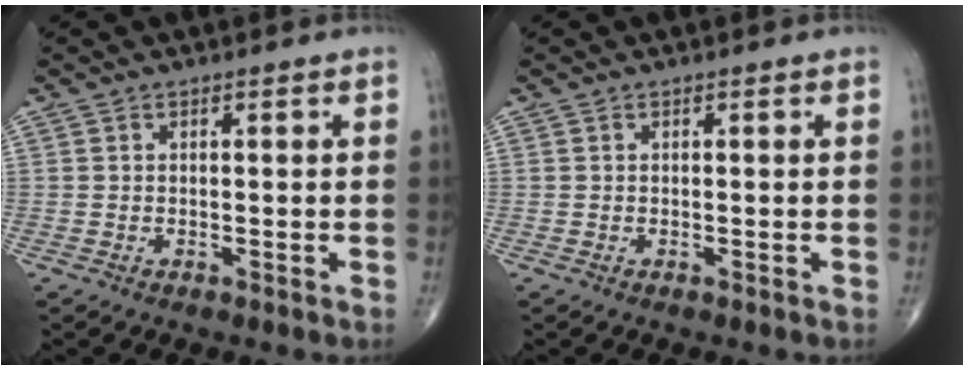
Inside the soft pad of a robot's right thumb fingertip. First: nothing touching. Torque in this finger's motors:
{"motor_torque": [0.02, -0.02, 0.02, 0.01, 0.00]}